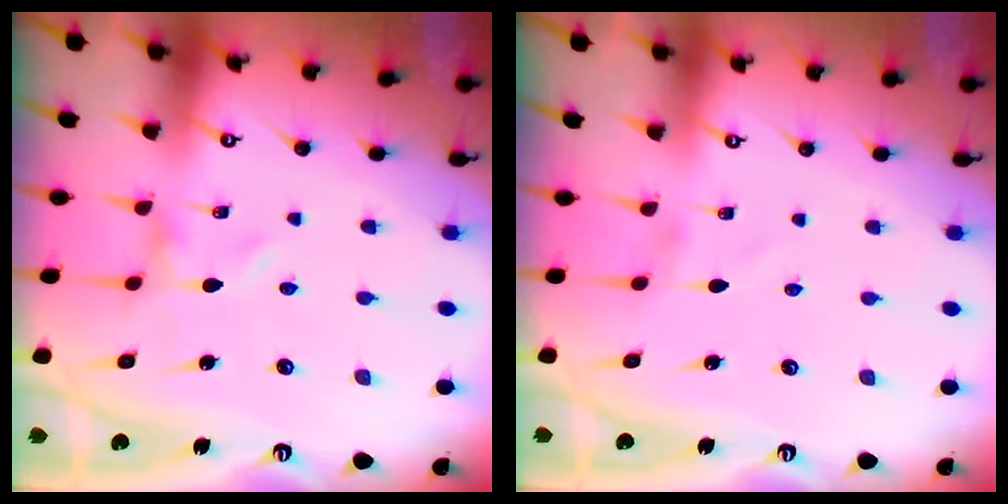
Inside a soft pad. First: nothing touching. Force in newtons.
{"total": 1.5, "press": 1.5, "slide": 0.1}